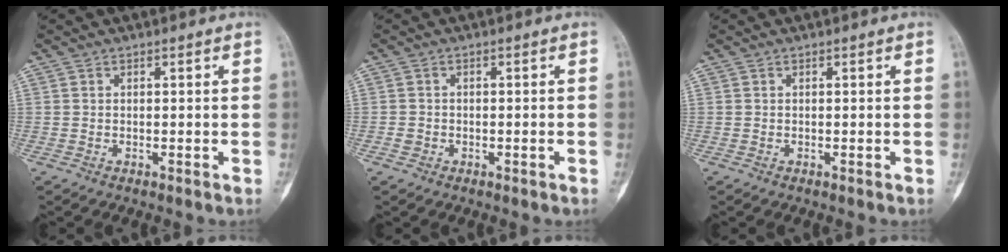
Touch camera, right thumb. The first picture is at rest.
{"total": 0.9, "force": [-0.5, 0.8, 0.2], "torque": [0.004, 0.008, -0.007]}
{"total": 0.0}